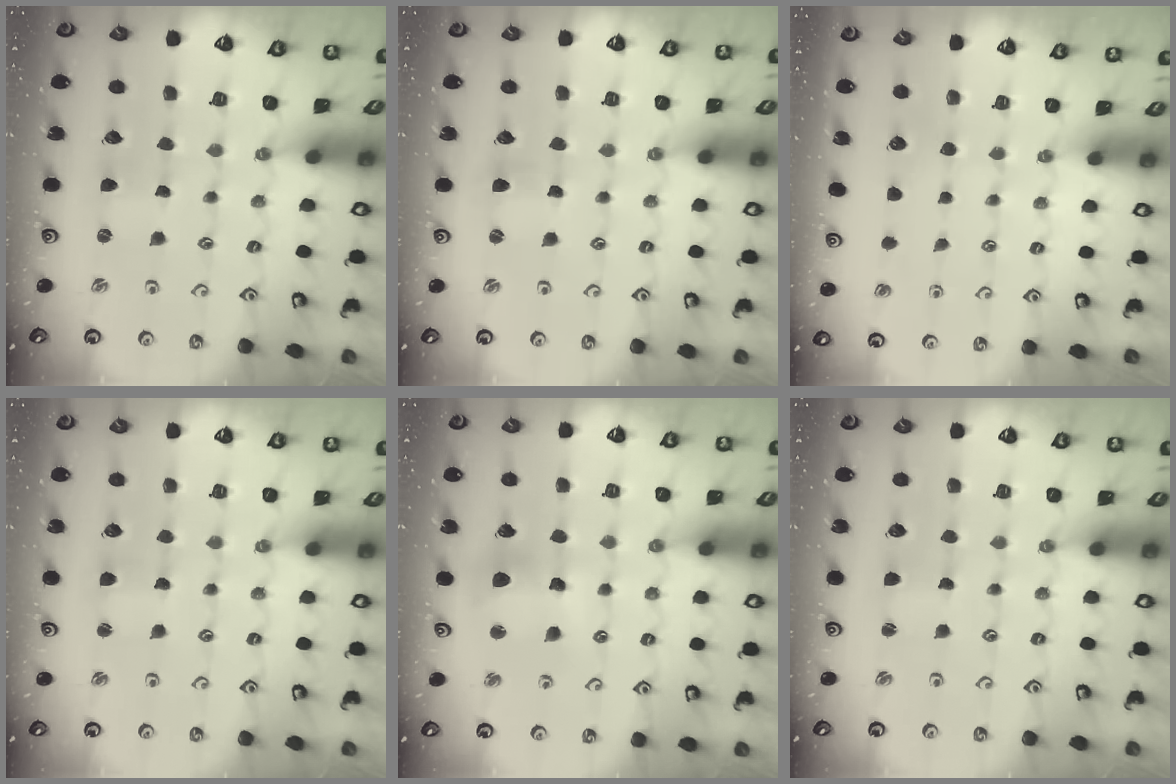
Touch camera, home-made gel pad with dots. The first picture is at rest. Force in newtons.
{"total": 0.7, "press": 0.7, "slide": 0.1}
{"total": 0.0}
{"total": 2.3, "press": 2.3, "slide": 0.5}
{"total": 10.0, "press": 9.9, "slide": 1.2}
{"total": 0.9, "press": 0.9, "slide": 0.1}